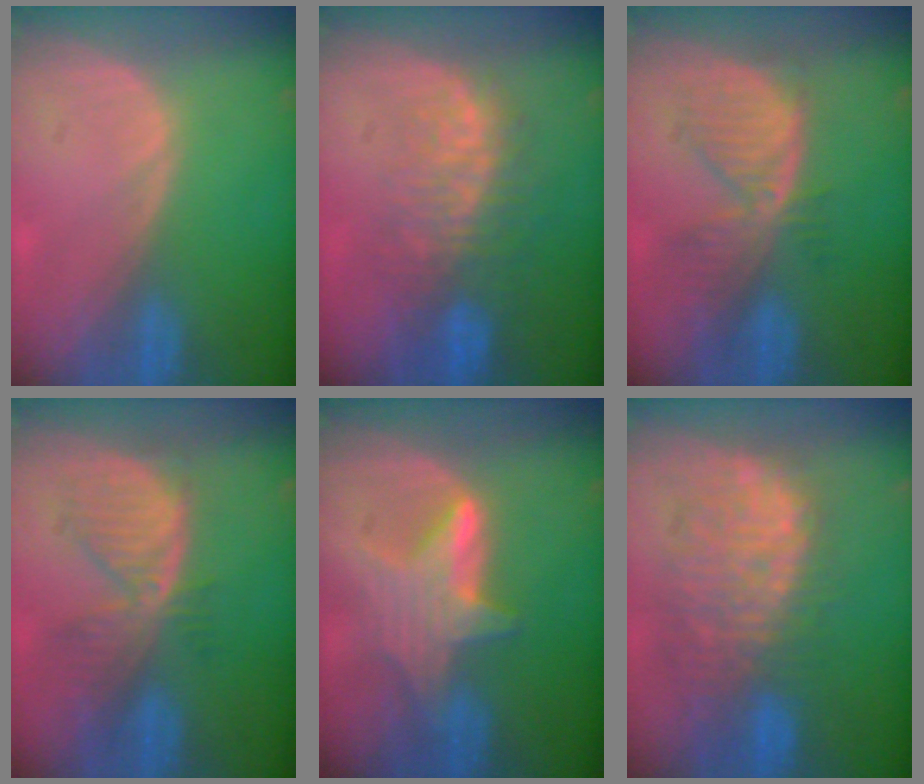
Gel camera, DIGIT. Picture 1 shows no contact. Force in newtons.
{"total": 8.9, "press": 7.9, "slide": 4.2}
{"total": 6.8, "press": 6.3, "slide": 2.6}
{"total": 6.8, "press": 6.3, "slide": 2.6}
{"total": 6.1, "press": 6.1, "slide": 0.1}
{"total": 11.0, "press": 10.2, "slide": 4.1}